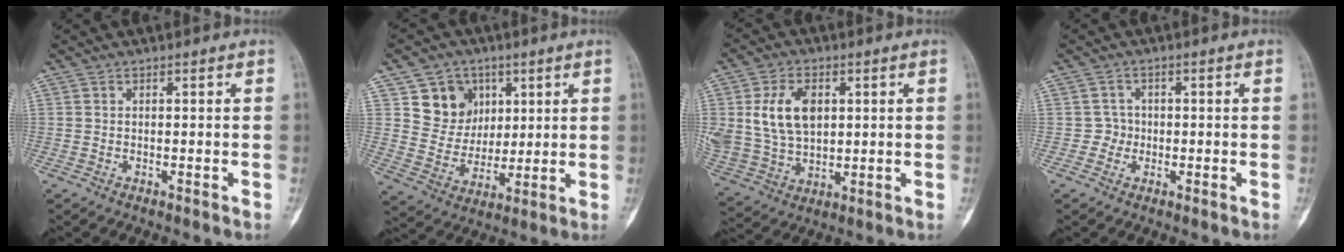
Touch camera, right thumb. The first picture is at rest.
{"total": 10.9, "force": [4.7, 9.3, 3.2], "torque": [-0.013, -0.020, 0.089]}
{"total": 12.8, "force": [3.0, 8.6, 9.1], "torque": [-0.160, -0.005, 0.067]}
{"total": 2.2, "force": [-0.4, 2.2, 0.1], "torque": [0.017, 0.010, -0.015]}